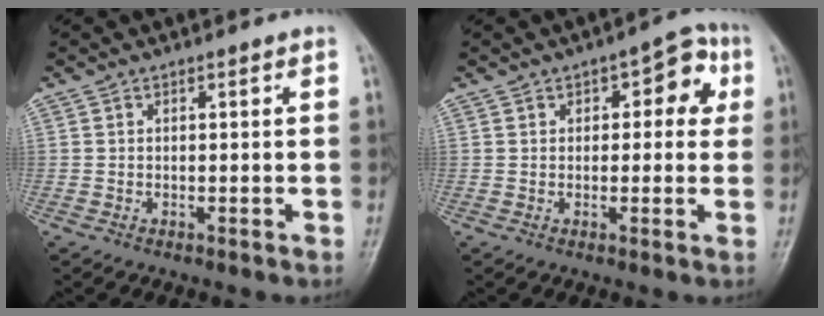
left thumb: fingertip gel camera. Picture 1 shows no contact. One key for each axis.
{"total": 7.1, "fx": 2.1, "fy": 4.0, "fz": 5.5, "tx": -0.029, "ty": 0.010, "tz": 0.017}